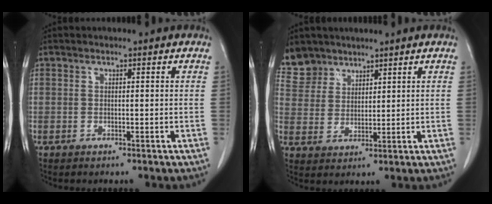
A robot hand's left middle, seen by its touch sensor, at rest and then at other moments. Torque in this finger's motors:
{"motor_torque": [1.05, -1.09, 0.17, 0.06]}